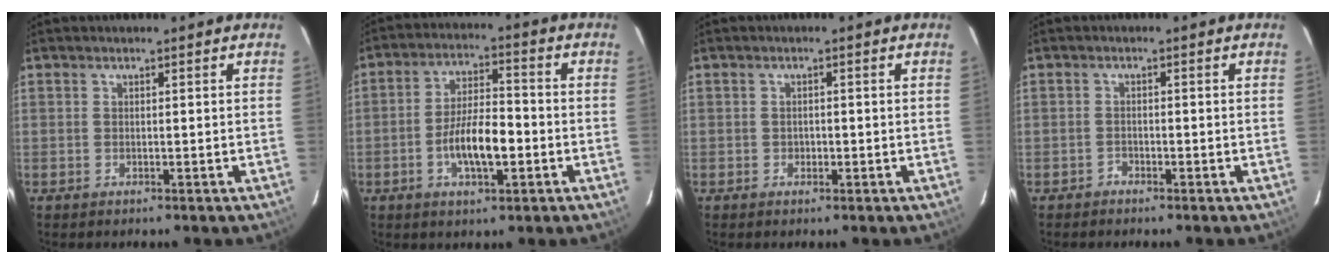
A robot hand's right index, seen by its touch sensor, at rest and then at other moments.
{"total": 9.2, "force": [-2.9, 3.1, 8.2], "torque": [-0.159, 0.004, -0.048]}
{"total": 1.0, "force": [-0.4, 0.9, 0.3], "torque": [-0.004, 0.000, -0.004]}
{"total": 1.1, "force": [-1.0, 0.4, -0.2], "torque": [0.001, 0.006, -0.018]}